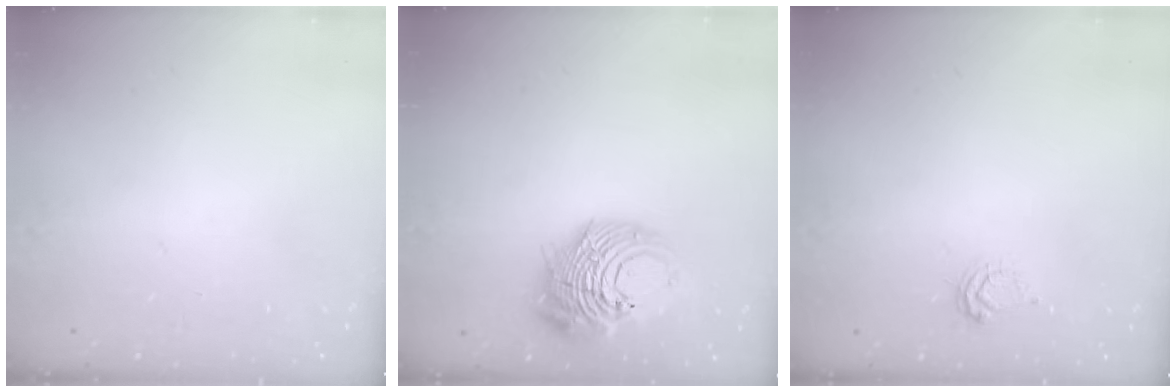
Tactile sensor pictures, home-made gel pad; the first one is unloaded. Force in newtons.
{"total": 13.5, "press": 13.4, "slide": 1.8}
{"total": 3.1, "press": 3.0, "slide": 0.5}